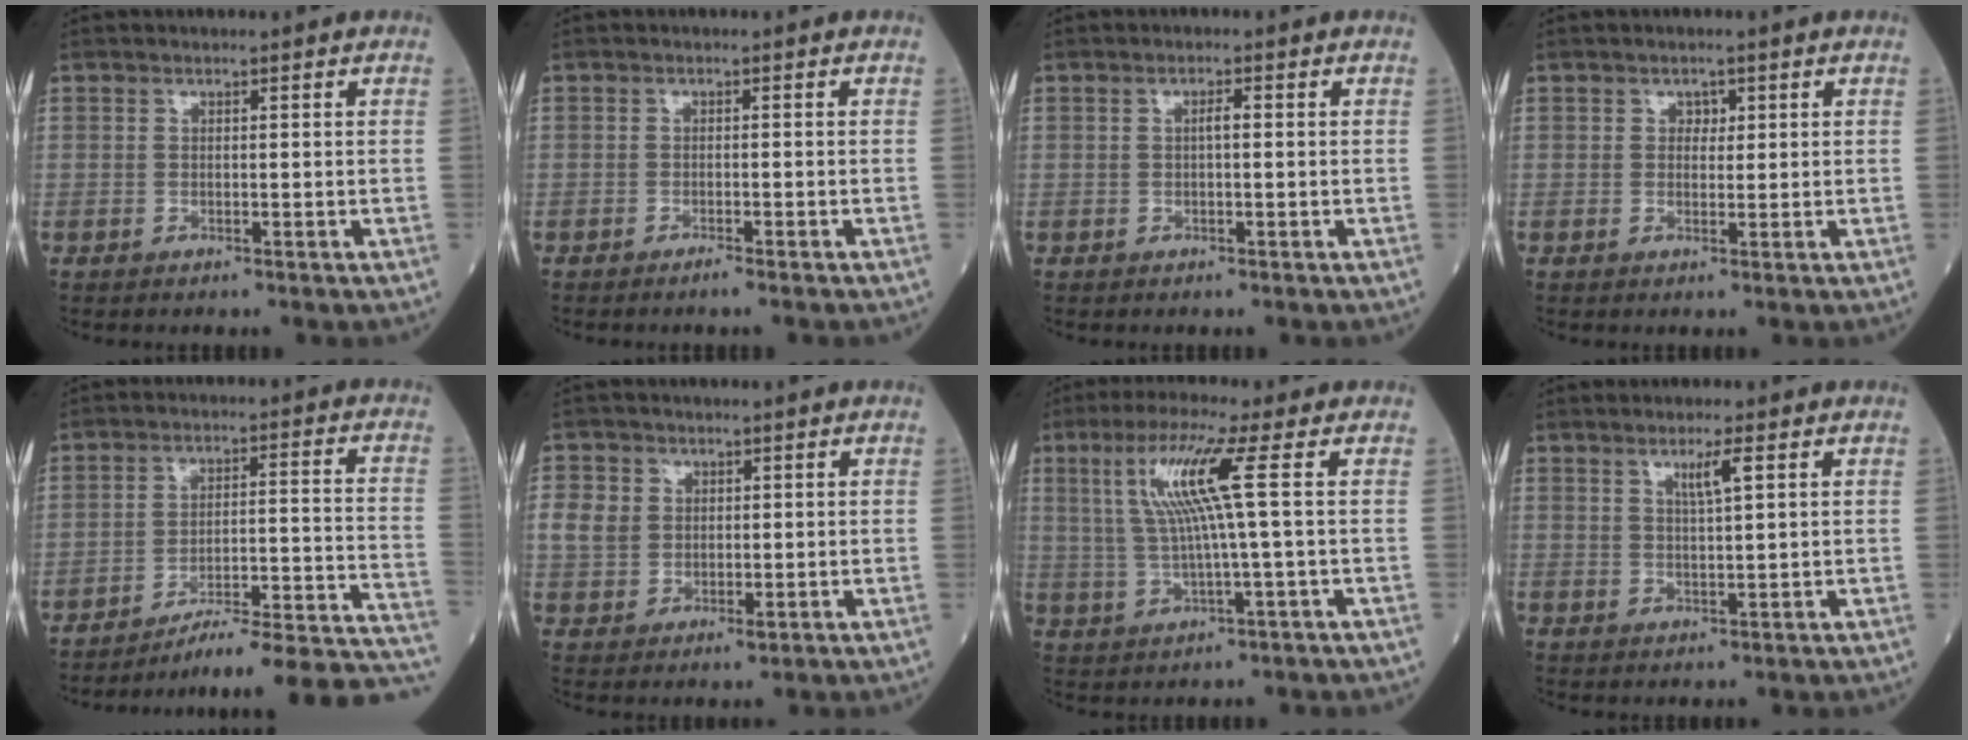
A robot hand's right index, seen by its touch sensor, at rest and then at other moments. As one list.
[{"total": 1.4, "force": [-1.1, -0.2, 0.8], "torque": [-0.018, -0.003, -0.015]}, {"total": 1.2, "force": [0.0, 0.2, 1.2], "torque": [-0.022, 0.005, -0.001]}, {"total": 1.4, "force": [0.6, 1.1, 0.7], "torque": [-0.005, -0.001, 0.007]}, {"total": 22.2, "force": [-20.8, -0.9, 7.6], "torque": [-0.043, 0.003, -0.280]}, {"total": 5.3, "force": [1.3, 4.6, 2.3], "torque": [-0.045, 0.008, 0.027]}, {"total": 9.1, "force": [2.4, -1.2, 8.7], "torque": [-0.173, 0.012, 0.050]}, {"total": 3.4, "force": [1.7, 0.1, 2.9], "torque": [-0.053, -0.002, 0.030]}]